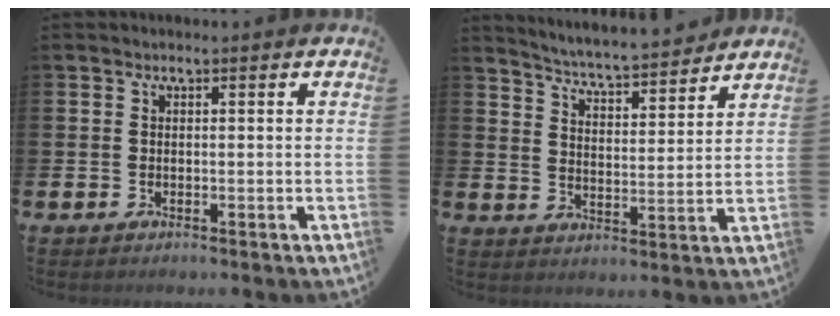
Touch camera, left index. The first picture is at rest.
{"total": 5.5, "force": [5.4, 0.1, 0.8], "torque": [-0.030, -0.048, 0.088]}